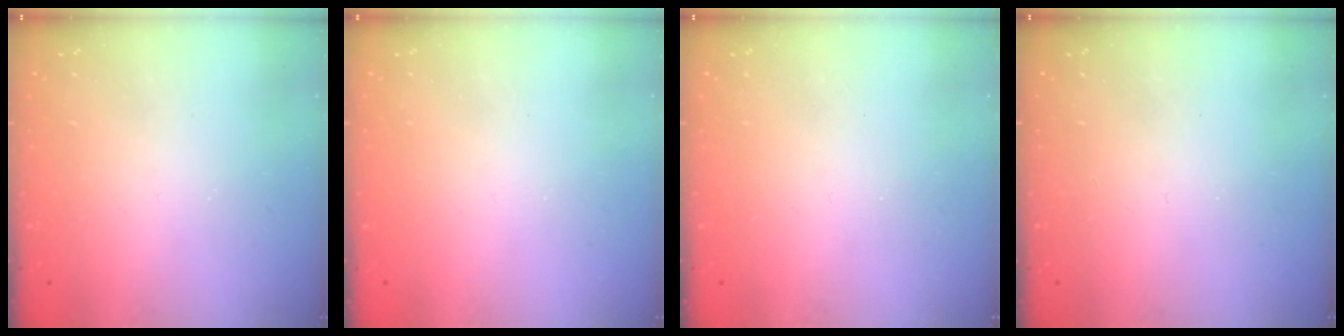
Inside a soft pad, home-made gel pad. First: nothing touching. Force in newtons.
{"total": 0.0}
{"total": 0.0}
{"total": 0.0}